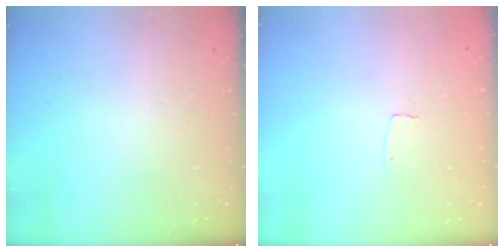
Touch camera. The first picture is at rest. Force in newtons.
{"total": 3.0, "press": 3.0, "slide": 0.2}